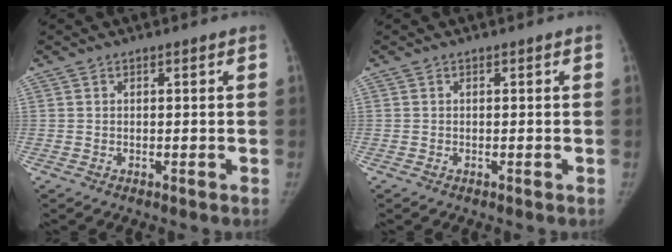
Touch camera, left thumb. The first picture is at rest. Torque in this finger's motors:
{"motor_torque": [0.00, 0.00, 0.16, -0.25, 0.00]}